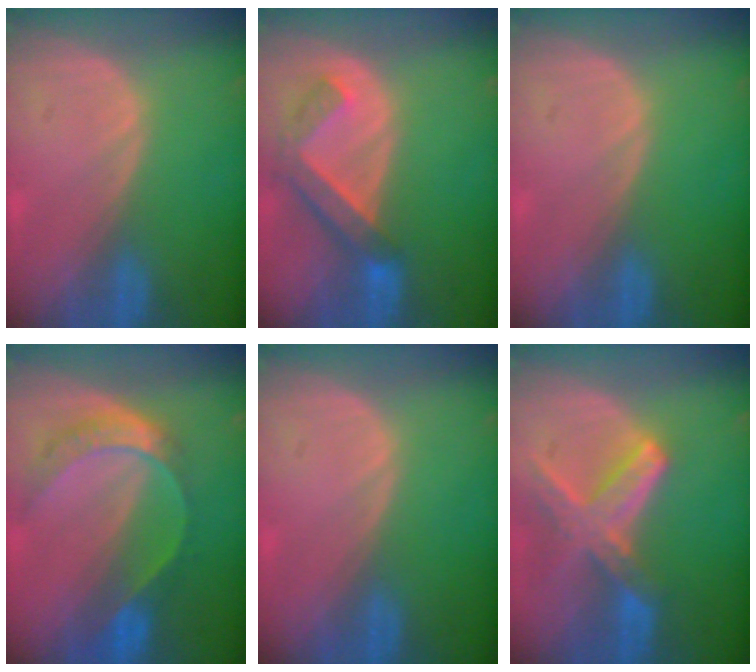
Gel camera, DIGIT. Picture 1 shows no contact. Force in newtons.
{"total": 6.2, "press": 6.0, "slide": 1.4}
{"total": 0.0}
{"total": 7.8, "press": 6.4, "slide": 4.4}
{"total": 0.0}
{"total": 8.2, "press": 7.3, "slide": 3.9}